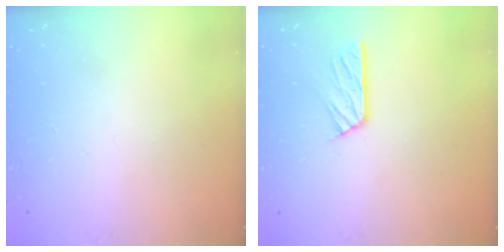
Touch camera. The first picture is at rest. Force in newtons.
{"total": 6.8, "press": 6.8, "slide": 0.5}